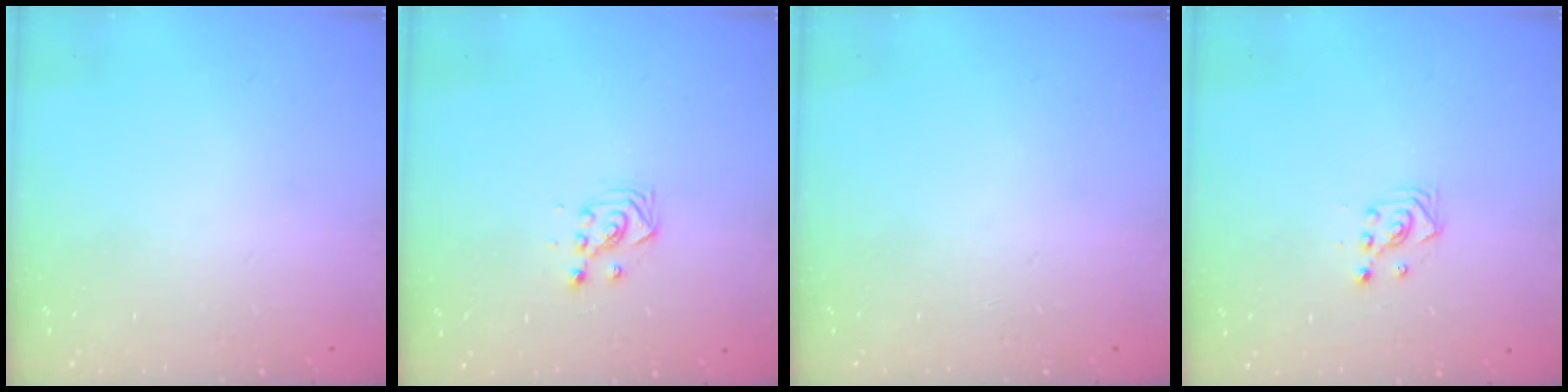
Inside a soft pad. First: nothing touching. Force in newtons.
{"total": 2.9, "press": 2.9, "slide": 0.3}
{"total": 0.0}
{"total": 3.4, "press": 3.4, "slide": 0.2}